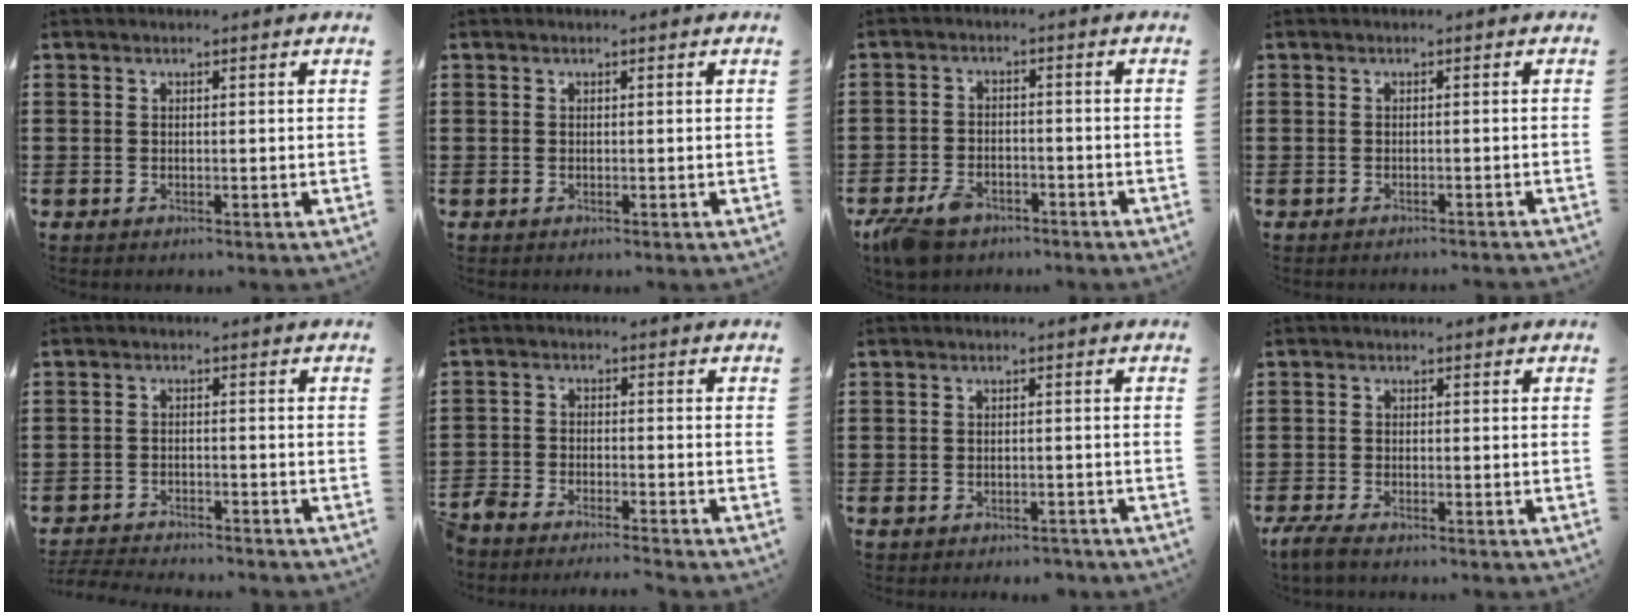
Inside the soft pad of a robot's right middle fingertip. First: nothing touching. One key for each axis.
{"total": 0.0}
{"total": 4.7, "fx": -3.6, "fy": 2.2, "fz": 2.2, "tx": -0.056, "ty": 0.005, "tz": -0.074}
{"total": 0.6, "fx": -0.6, "fy": -0.1, "fz": 0.1, "tx": -0.003, "ty": 0.000, "tz": -0.013}
{"total": 3.2, "fx": -3.2, "fy": 0.1, "fz": 0.2, "tx": -0.013, "ty": -0.004, "tz": -0.070}
{"total": 4.1, "fx": -4.1, "fy": 0.2, "fz": 0.1, "tx": -0.027, "ty": -0.006, "tz": -0.094}
{"total": 1.6, "fx": -1.5, "fy": 0.4, "fz": 0.2, "tx": -0.008, "ty": 0.000, "tz": -0.033}
{"total": 2.3, "fx": -1.9, "fy": 0.3, "fz": 1.3, "tx": -0.037, "ty": -0.003, "tz": -0.041}